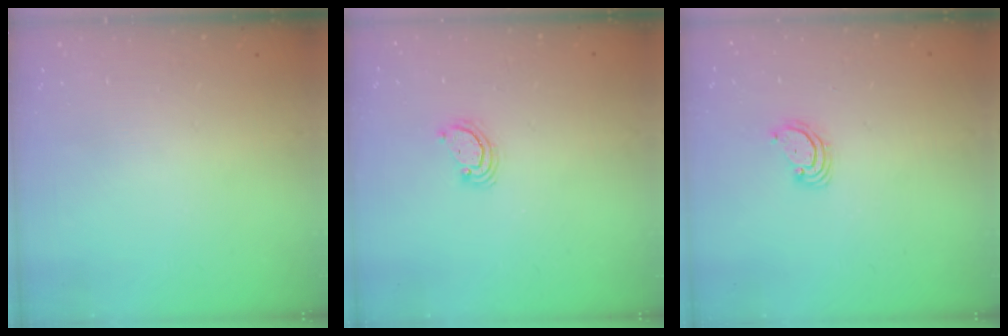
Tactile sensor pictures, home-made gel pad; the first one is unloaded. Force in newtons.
{"total": 2.6, "press": 2.6, "slide": 0.3}
{"total": 3.6, "press": 3.6, "slide": 0.4}